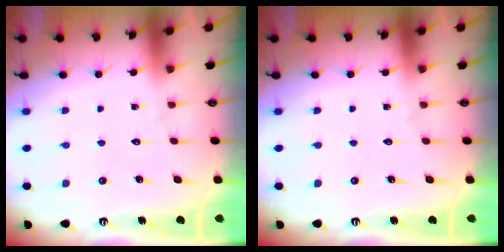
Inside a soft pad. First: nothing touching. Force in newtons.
{"total": 0.0}